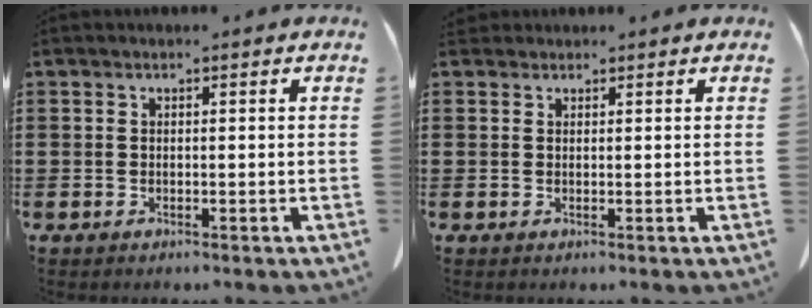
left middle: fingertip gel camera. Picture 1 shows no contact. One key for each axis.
{"total": 1.0, "fx": 0.9, "fy": 0.4, "fz": 0.1, "tx": -0.005, "ty": 0.001, "tz": 0.019}